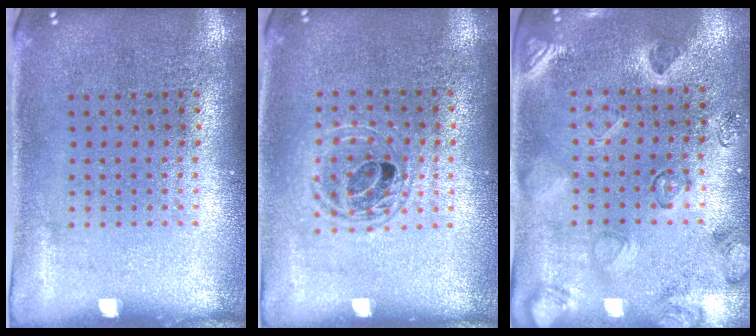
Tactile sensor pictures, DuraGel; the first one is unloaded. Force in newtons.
{"total": 1.4, "press": 1.2, "slide": 0.6}
{"total": 2.3, "press": 2.0, "slide": 1.1}